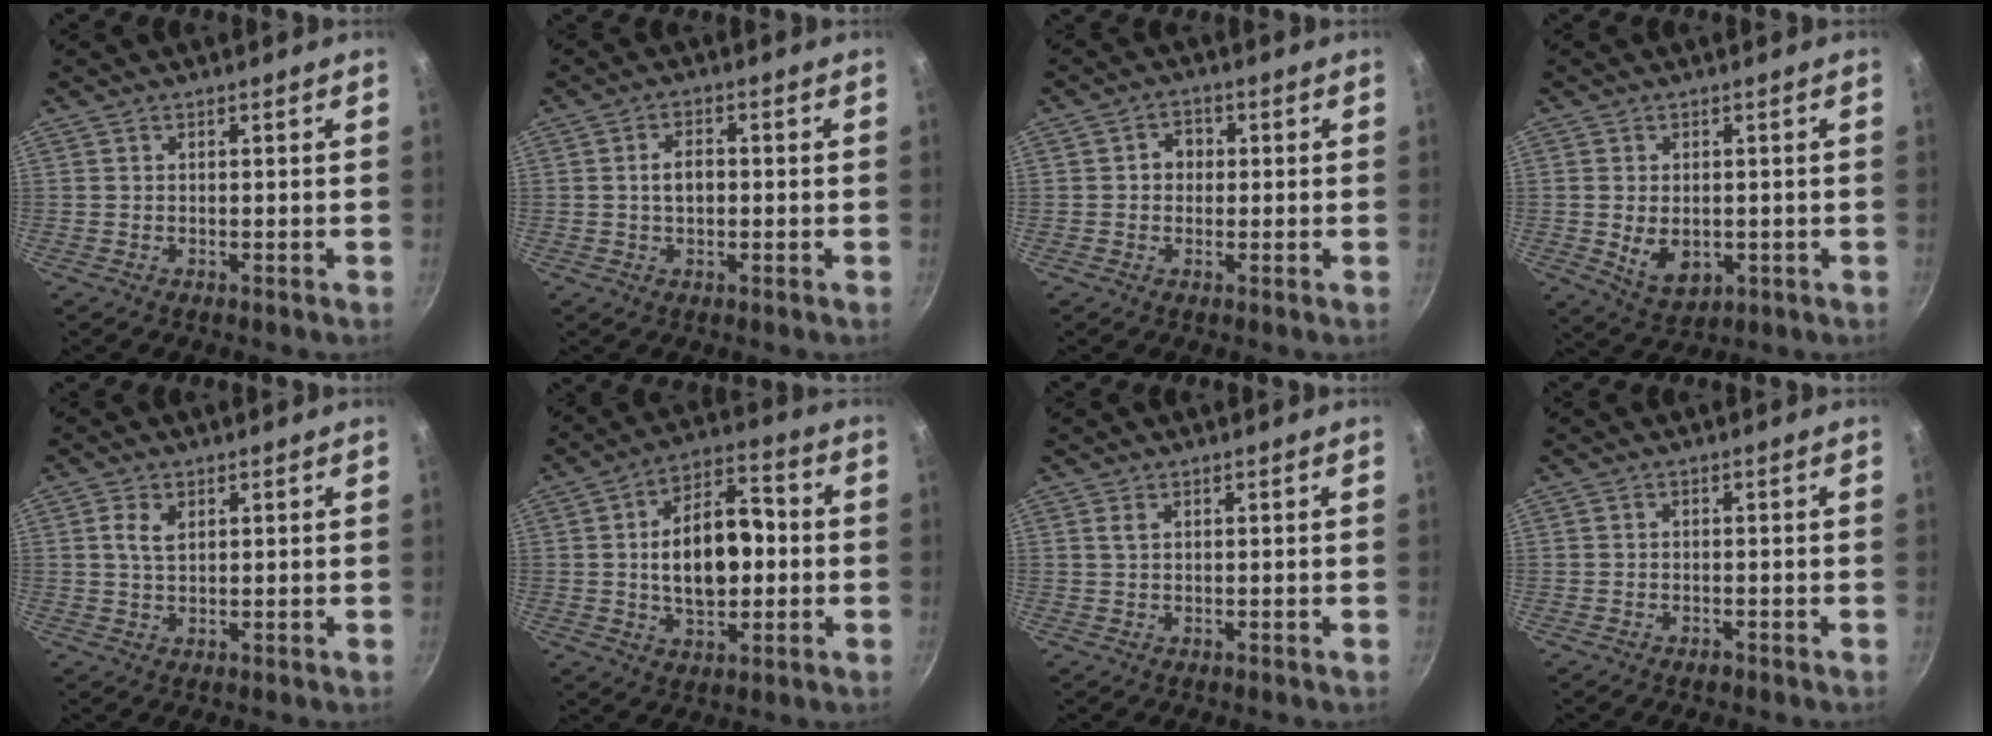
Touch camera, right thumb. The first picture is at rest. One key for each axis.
{"total": 4.0, "fx": 0.0, "fy": 2.4, "fz": 3.2, "tx": -0.047, "ty": 0.015, "tz": -0.003}
{"total": 3.7, "fx": 0.2, "fy": 3.3, "fz": 1.8, "tx": -0.004, "ty": 0.008, "tz": -0.002}
{"total": 7.2, "fx": -0.7, "fy": 4.9, "fz": 5.2, "tx": -0.077, "ty": -0.010, "tz": 0.003}
{"total": 3.3, "fx": 1.2, "fy": 2.0, "fz": 2.4, "tx": -0.043, "ty": -0.001, "tz": 0.022}
{"total": 15.6, "fx": -0.2, "fy": 9.3, "fz": 12.5, "tx": -0.173, "ty": 0.024, "tz": -0.008}
{"total": 1.0, "fx": 0.5, "fy": 0.5, "fz": 0.8, "tx": -0.016, "ty": 0.001, "tz": 0.011}
{"total": 1.2, "fx": -0.9, "fy": 0.7, "fz": 0.6, "tx": -0.012, "ty": 0.007, "tz": -0.014}